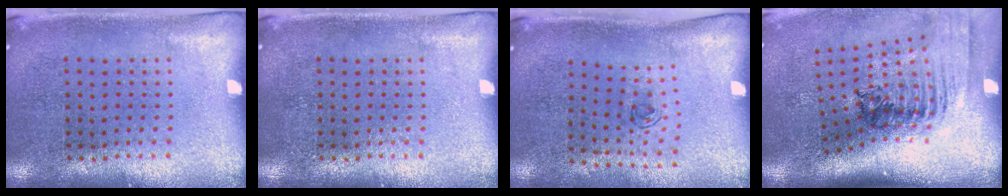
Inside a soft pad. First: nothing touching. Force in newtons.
{"total": 0.0}
{"total": 0.7, "press": 0.2, "slide": 0.6}
{"total": 2.4, "press": 1.7, "slide": 1.7}